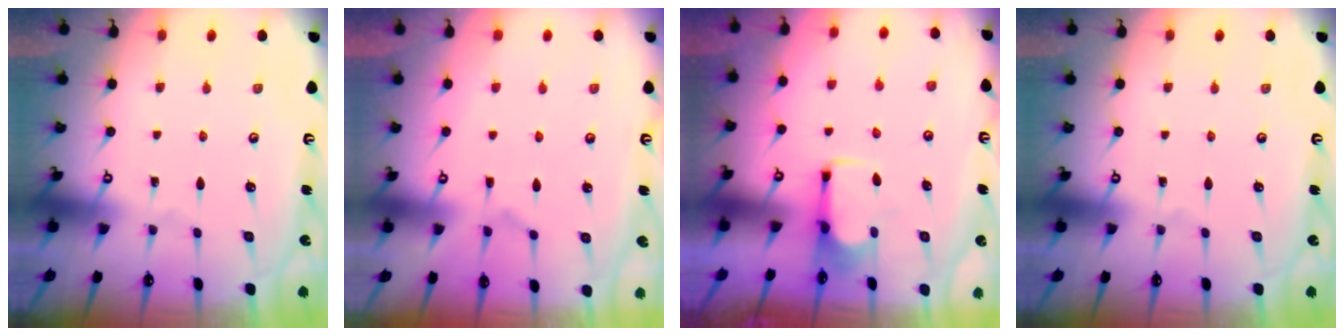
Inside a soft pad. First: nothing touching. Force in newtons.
{"total": 1.7, "press": 1.2, "slide": 1.1}
{"total": 2.5, "press": 2.3, "slide": 0.9}
{"total": 0.0}